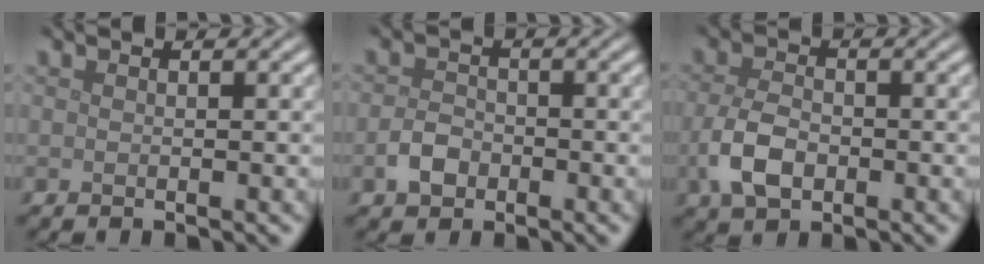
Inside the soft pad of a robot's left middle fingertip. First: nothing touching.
{"total": 2.3, "force": [-1.1, 1.6, 1.1], "torque": [-0.021, 0.003, -0.025]}
{"total": 4.0, "force": [-1.1, 2.5, 2.8], "torque": [-0.066, -0.004, -0.026]}